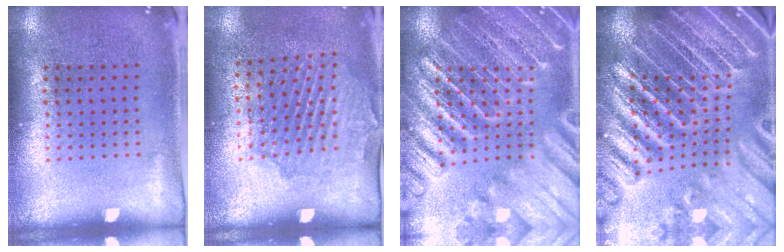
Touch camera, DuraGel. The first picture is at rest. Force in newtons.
{"total": 1.6, "press": 1.4, "slide": 0.7}
{"total": 6.2, "press": 6.2, "slide": 0.7}
{"total": 5.1, "press": 4.5, "slide": 2.3}